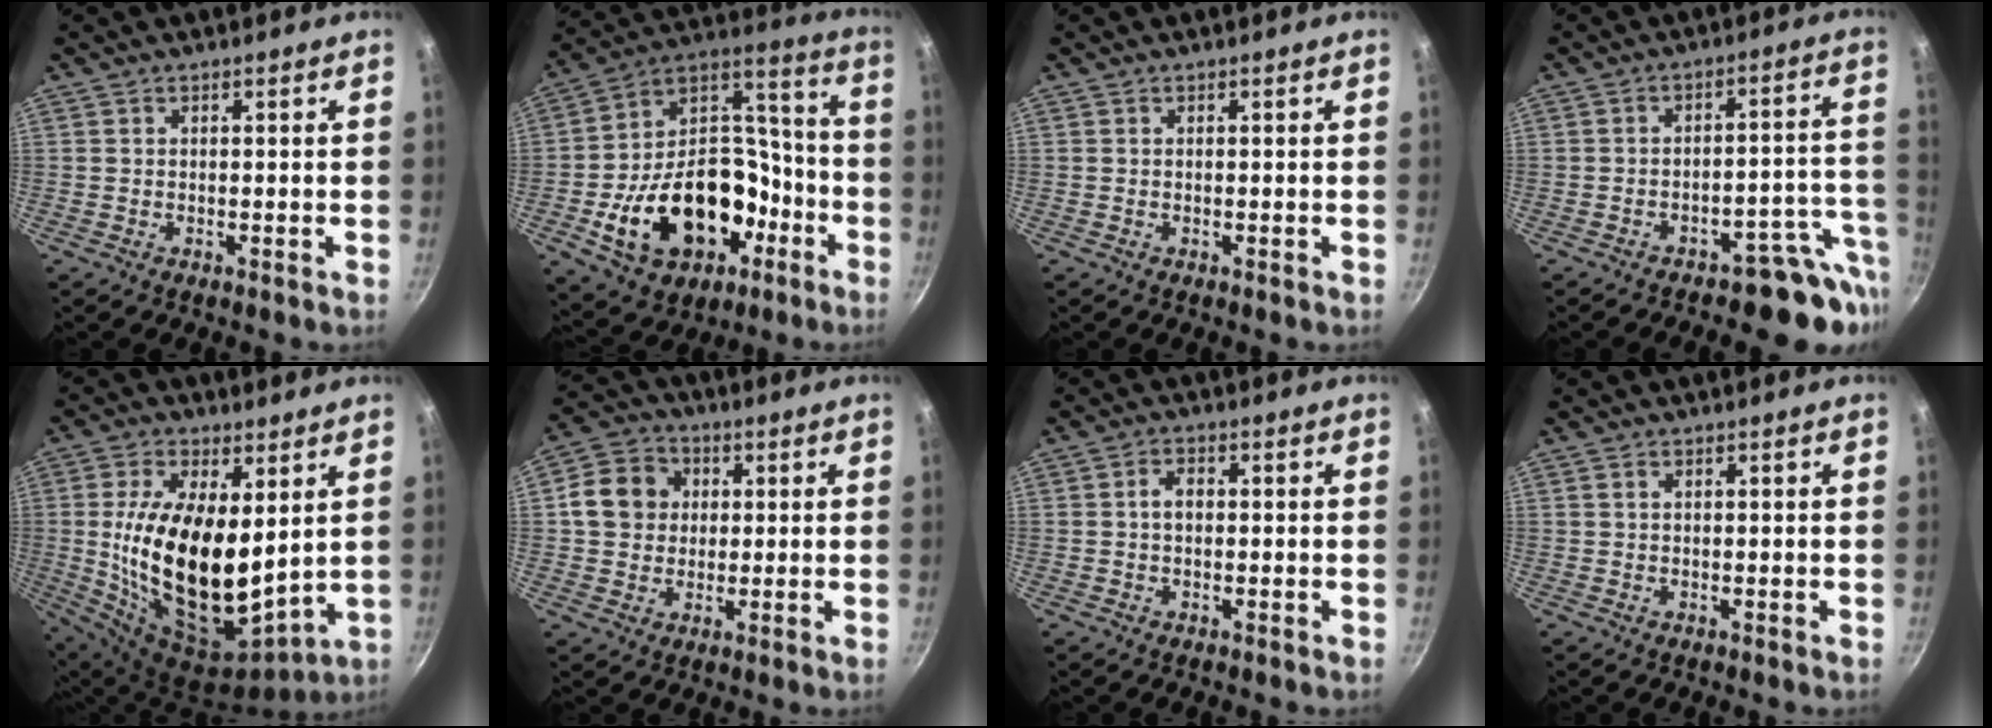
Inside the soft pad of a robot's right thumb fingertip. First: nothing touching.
{"total": 26.3, "force": [-9.2, 17.8, 17.0], "torque": [-0.251, 0.081, -0.131]}
{"total": 0.0}
{"total": 9.6, "force": [-6.7, 4.4, 5.3], "torque": [-0.006, 0.073, -0.087]}
{"total": 21.8, "force": [3.2, 11.0, 18.6], "torque": [-0.341, -0.038, 0.069]}
{"total": 9.6, "force": [1.5, 8.4, 4.5], "torque": [-0.054, 0.012, 0.012]}
{"total": 2.8, "force": [0.0, 1.9, 2.0], "torque": [-0.029, 0.010, -0.002]}
{"total": 0.6, "force": [0.3, 0.4, 0.4], "torque": [-0.007, 0.002, 0.004]}